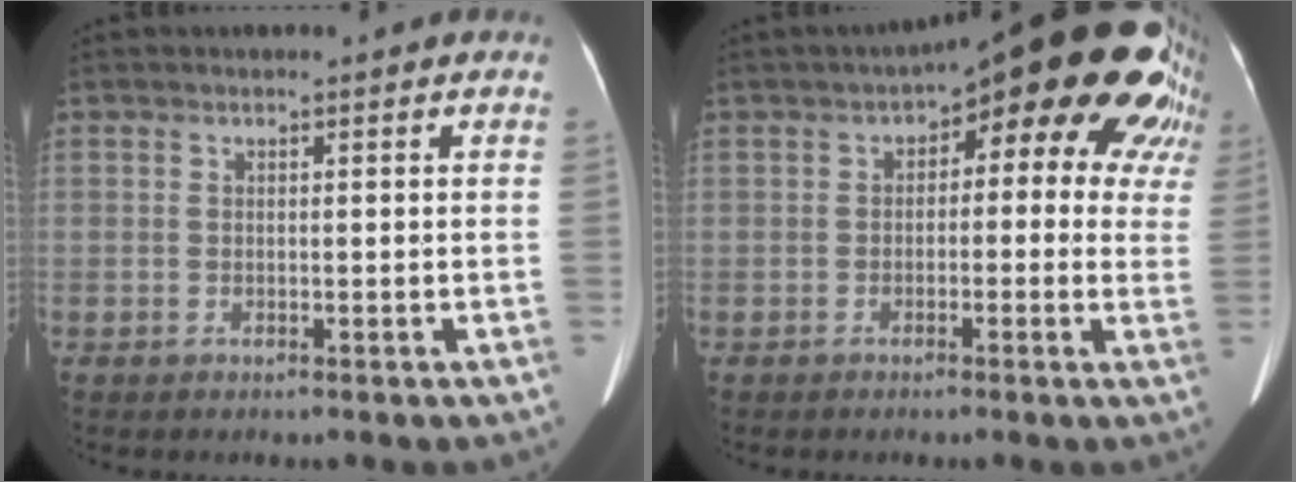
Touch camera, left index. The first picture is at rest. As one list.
[{"total": 15.3, "force": [6.8, 6.3, 12.2], "torque": [-0.140, 0.049, 0.071]}]